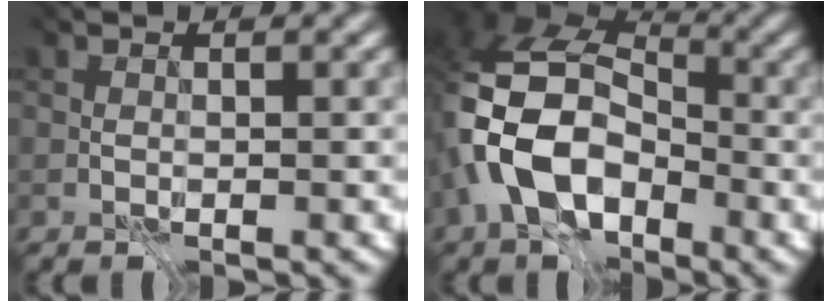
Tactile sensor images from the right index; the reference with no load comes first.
{"total": 9.4, "force": [-5.2, 5.4, 5.8], "torque": [-0.126, -0.015, -0.090]}